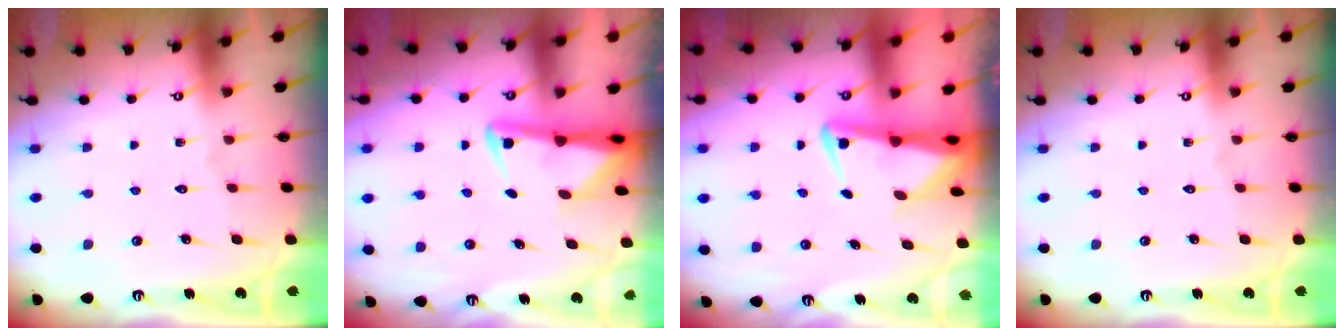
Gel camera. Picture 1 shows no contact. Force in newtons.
{"total": 3.3, "press": 3.2, "slide": 0.6}
{"total": 3.6, "press": 3.5, "slide": 0.7}
{"total": 0.0}